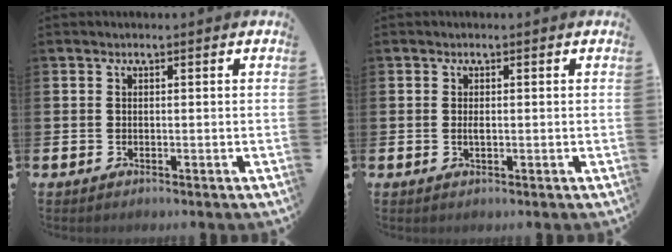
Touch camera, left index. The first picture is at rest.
{"total": 0.8, "force": [0.0, 0.3, 0.8], "torque": [-0.014, 0.000, 0.000]}